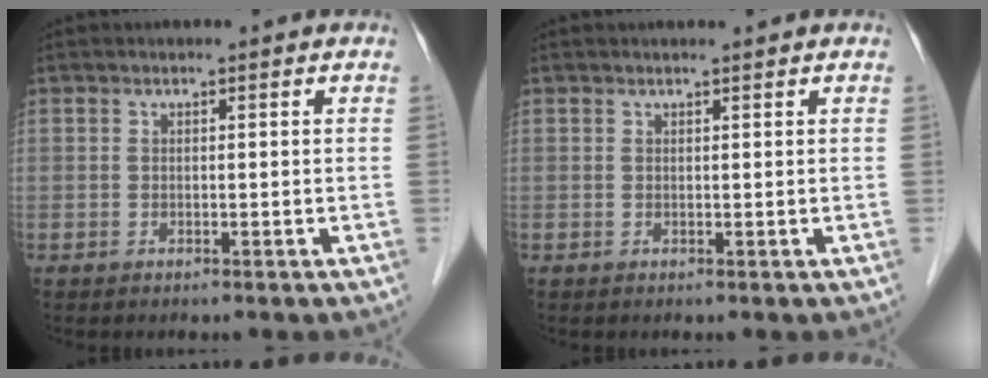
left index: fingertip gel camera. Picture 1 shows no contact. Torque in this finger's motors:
{"motor_torque": [0.10, -0.04, 0.00, -0.03]}